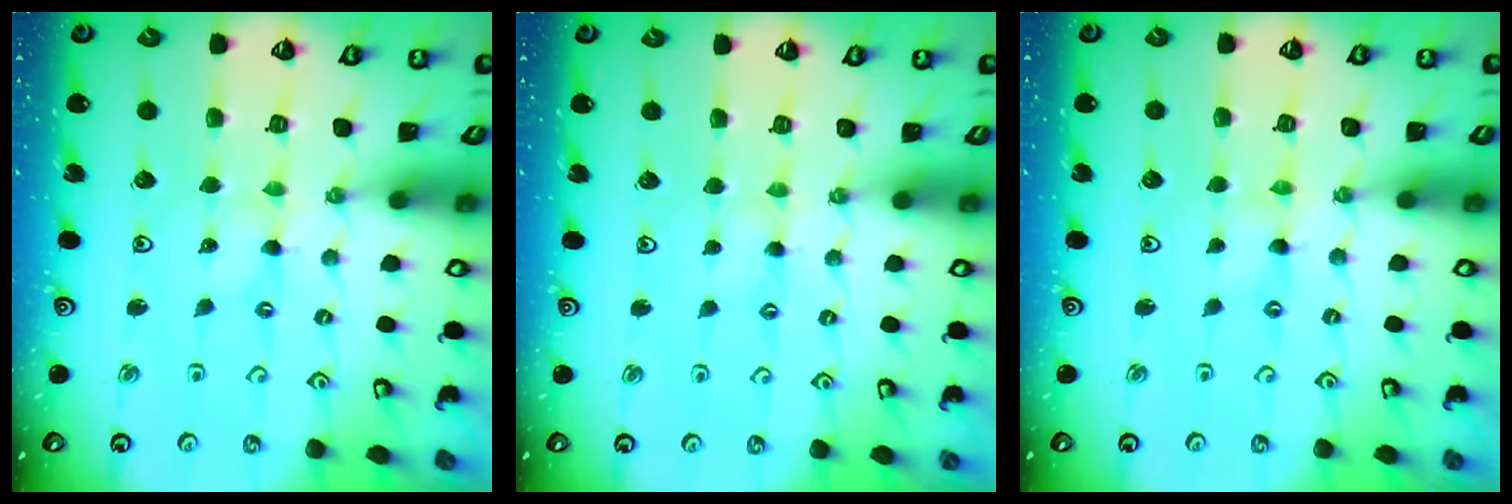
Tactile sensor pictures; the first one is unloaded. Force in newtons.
{"total": 1.8, "press": 1.7, "slide": 0.3}
{"total": 0.0}